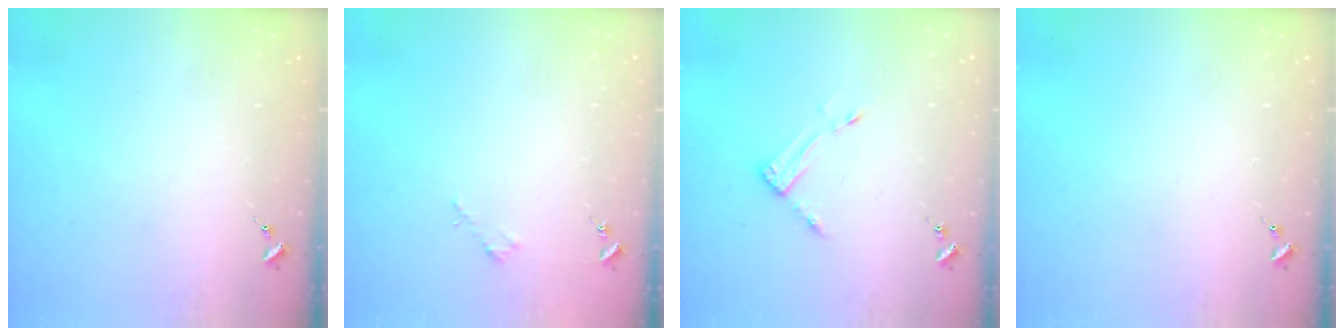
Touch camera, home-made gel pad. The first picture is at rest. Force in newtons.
{"total": 1.8, "press": 1.8, "slide": 0.2}
{"total": 3.5, "press": 3.4, "slide": 0.3}
{"total": 0.0}